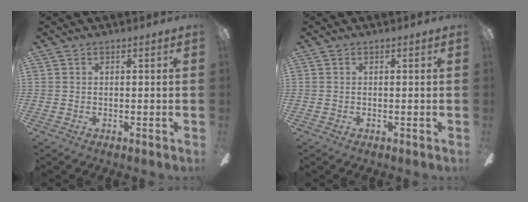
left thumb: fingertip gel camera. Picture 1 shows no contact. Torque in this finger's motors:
{"motor_torque": [0.00, 0.00, 0.34, -0.34, 0.00]}